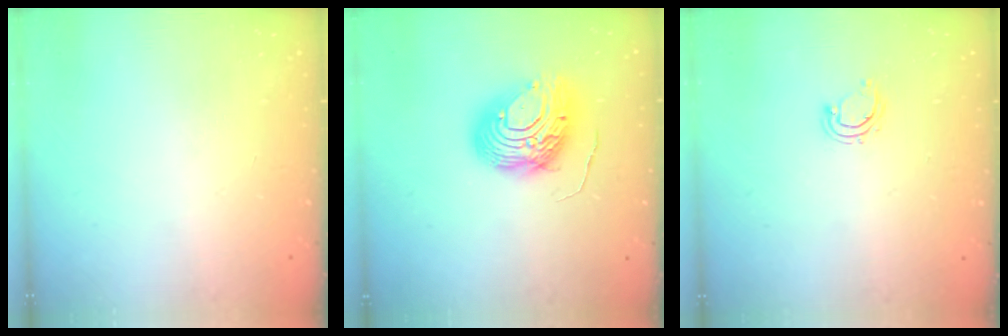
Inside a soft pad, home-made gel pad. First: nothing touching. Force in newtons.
{"total": 12.3, "press": 12.3, "slide": 1.1}
{"total": 4.1, "press": 4.1, "slide": 0.3}